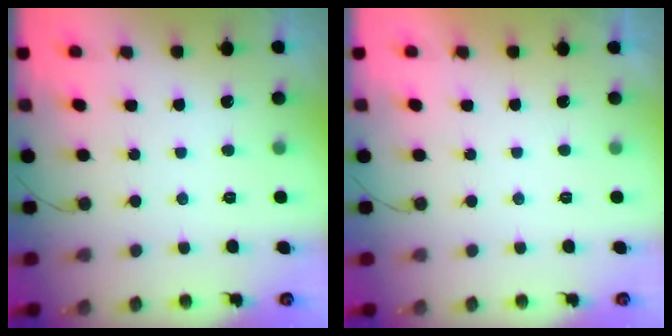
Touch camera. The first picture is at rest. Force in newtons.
{"total": 2.3, "press": 2.2, "slide": 0.4}